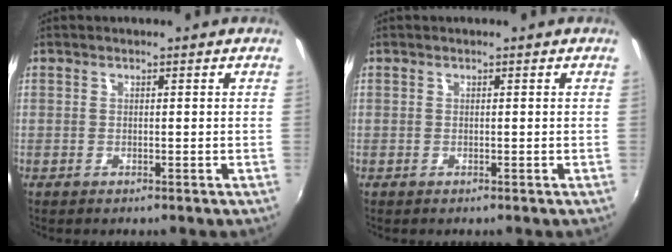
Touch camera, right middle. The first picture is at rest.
{"total": 0.0}